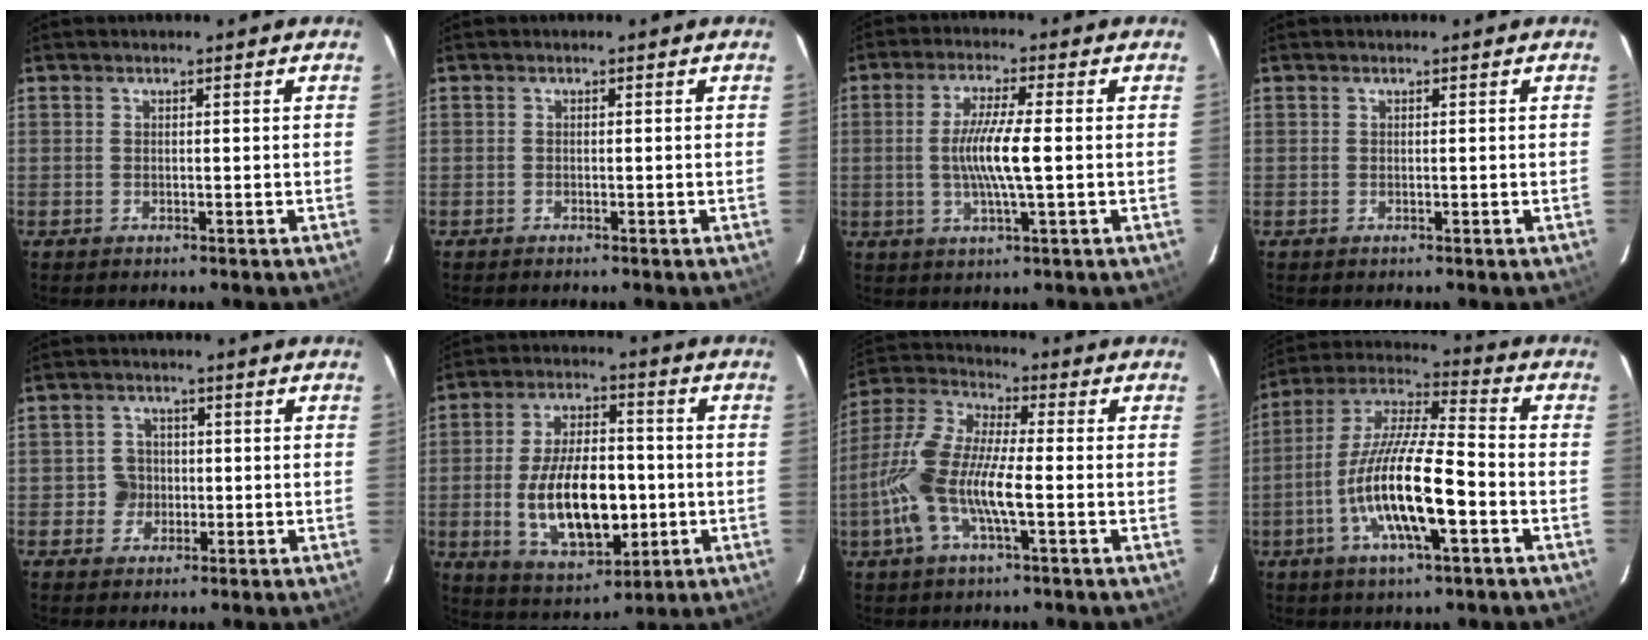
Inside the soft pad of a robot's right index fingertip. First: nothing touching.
{"total": 0.0}
{"total": 8.0, "force": [-0.5, 0.4, 7.9], "torque": [-0.149, -0.004, -0.009]}
{"total": 0.0}
{"total": 3.6, "force": [-0.7, 3.5, 0.3], "torque": [0.001, 0.011, -0.013]}
{"total": 16.9, "force": [-2.8, 8.4, 14.3], "torque": [-0.271, 0.001, -0.029]}
{"total": 13.5, "force": [-3.3, 3.6, 12.6], "torque": [-0.269, 0.001, -0.067]}
{"total": 16.7, "force": [-5.5, 3.7, 15.3], "torque": [-0.300, -0.009, -0.107]}